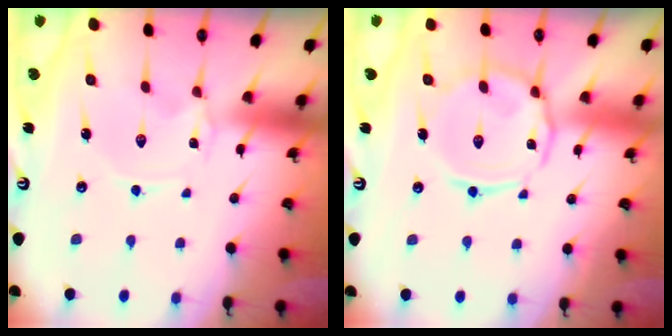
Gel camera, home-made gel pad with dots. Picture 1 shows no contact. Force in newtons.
{"total": 10.3, "press": 10.3, "slide": 0.8}